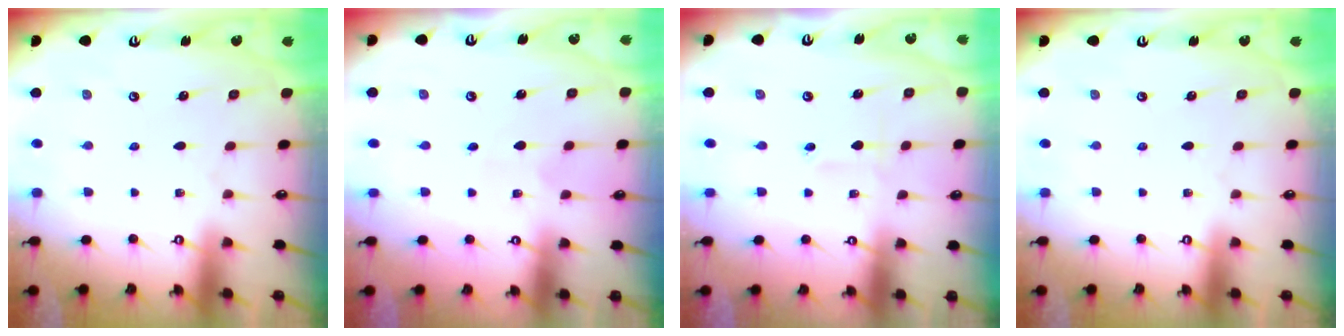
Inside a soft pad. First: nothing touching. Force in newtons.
{"total": 3.4, "press": 3.4, "slide": 0.3}
{"total": 1.6, "press": 1.3, "slide": 0.9}
{"total": 0.0}